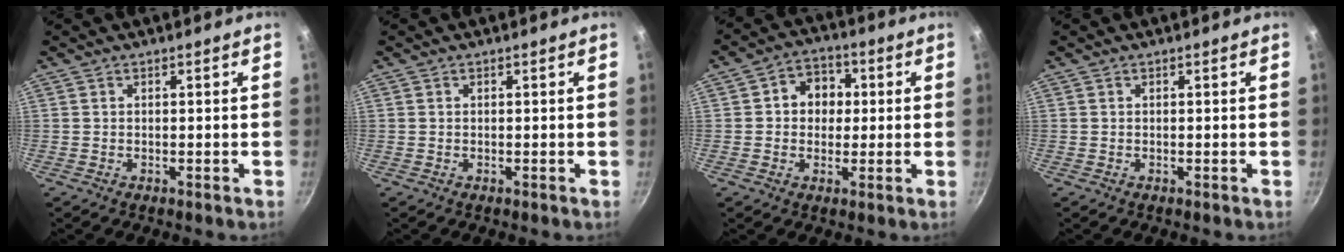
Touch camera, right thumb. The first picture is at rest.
{"total": 0.0}
{"total": 7.7, "force": [0.9, 6.6, 4.0], "torque": [-0.020, 0.011, 0.002]}
{"total": 0.0}